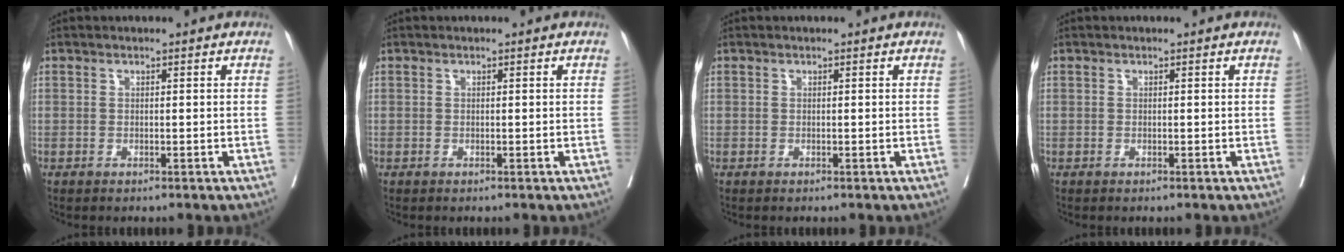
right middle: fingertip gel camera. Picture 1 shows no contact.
{"total": 0.0}
{"total": 0.0}
{"total": 0.0}